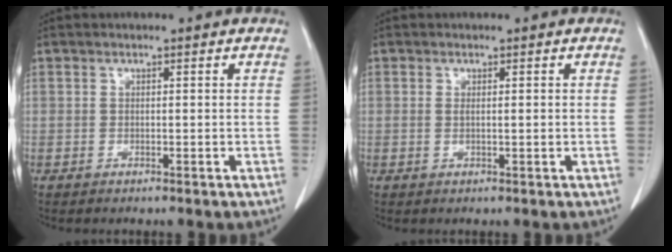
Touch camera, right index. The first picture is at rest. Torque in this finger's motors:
{"motor_torque": [-0.03, -0.01, -0.08, -0.01]}